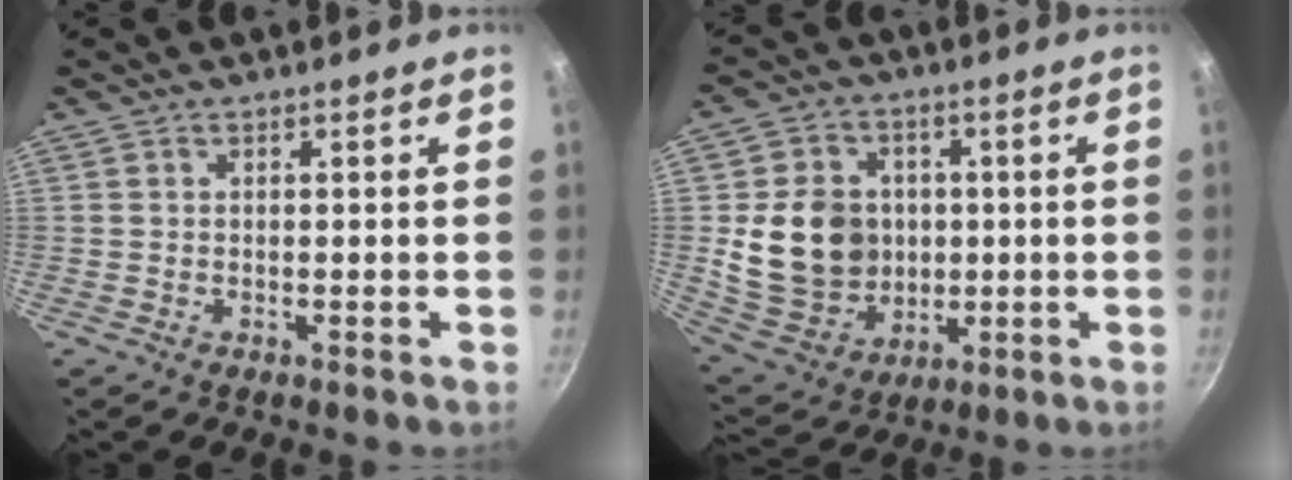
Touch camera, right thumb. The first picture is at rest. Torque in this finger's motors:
{"motor_torque": [2.02, 2.22, 0.52, -0.69, 0.13]}